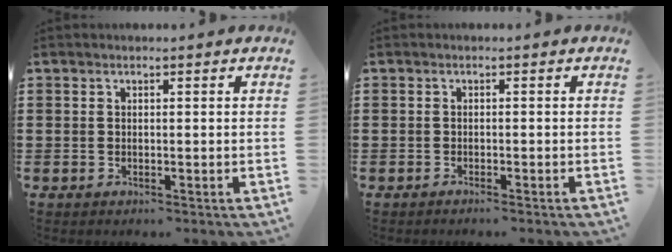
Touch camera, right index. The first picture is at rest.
{"total": 0.7, "force": [-0.7, -0.1, 0.2], "torque": [-0.004, -0.001, -0.013]}